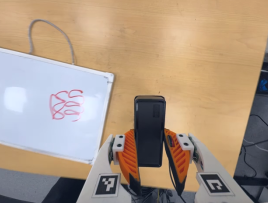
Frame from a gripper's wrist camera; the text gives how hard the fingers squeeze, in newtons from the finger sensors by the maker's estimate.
{"total": 4.2, "left": 2.7, "right": 5.7}